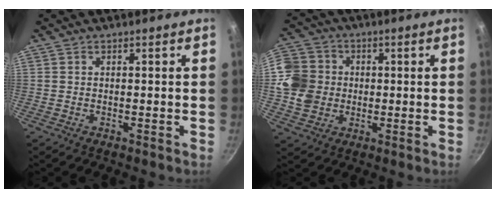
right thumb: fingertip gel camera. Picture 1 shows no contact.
{"total": 11.0, "force": [0.0, 9.9, 4.7], "torque": [-0.064, 0.013, -0.010]}